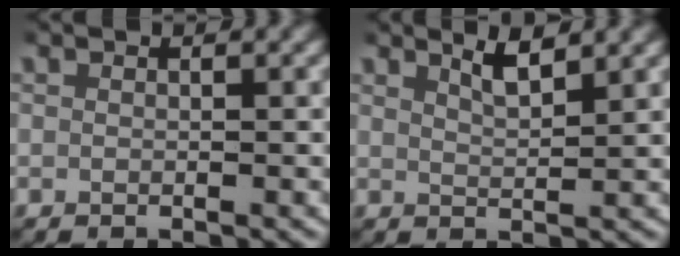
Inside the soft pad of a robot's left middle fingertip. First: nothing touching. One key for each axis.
{"total": 2.3, "fx": 2.0, "fy": 0.1, "fz": 1.2, "tx": -0.027, "ty": -0.006, "tz": 0.036}